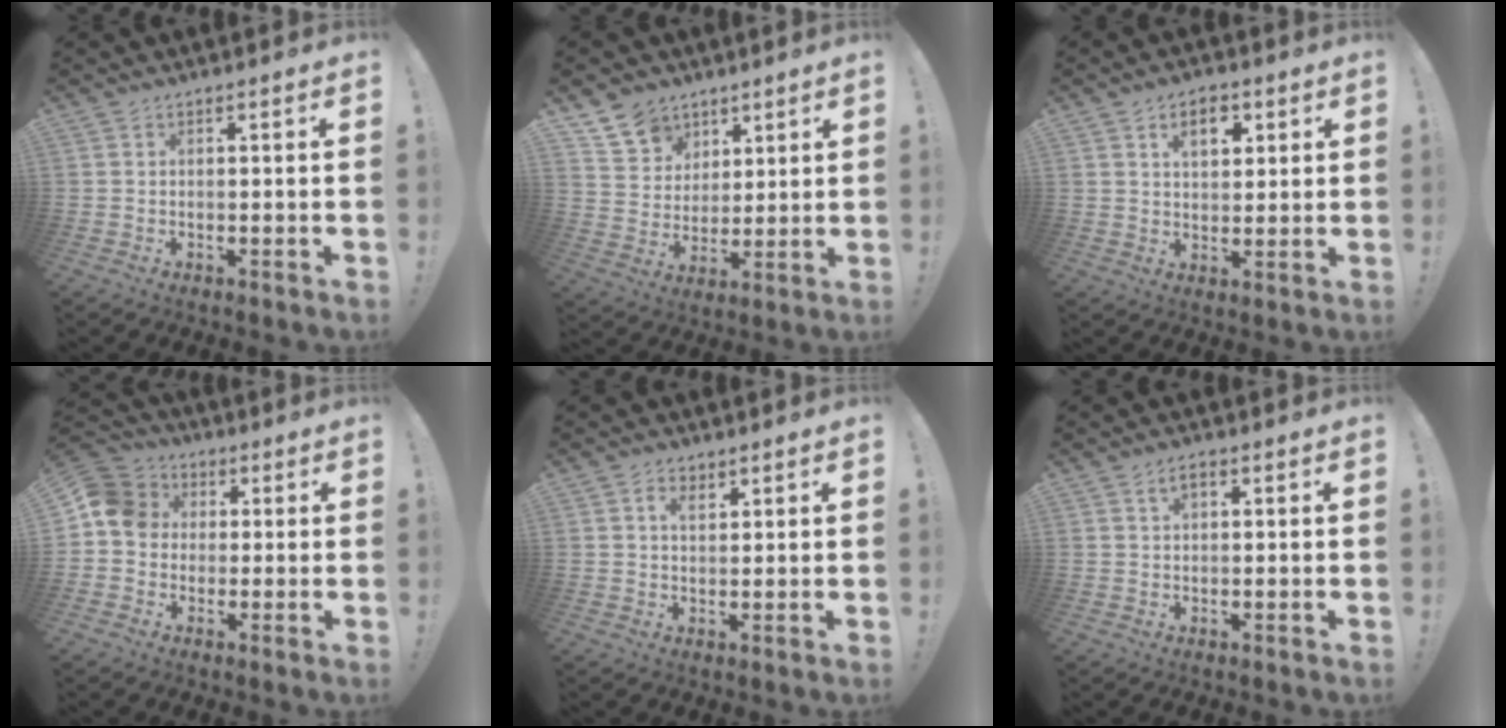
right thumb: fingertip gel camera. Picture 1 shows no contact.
{"total": 10.7, "force": [7.1, 7.8, 2.2], "torque": [-0.043, -0.049, 0.143]}
{"total": 7.2, "force": [3.3, 4.4, 4.6], "torque": [-0.061, -0.003, 0.055]}
{"total": 9.8, "force": [0.9, 8.7, 4.5], "torque": [-0.073, 0.018, 0.025]}
{"total": 3.0, "force": [1.6, 1.5, 1.9], "torque": [-0.018, -0.009, 0.025]}
{"total": 2.6, "force": [1.1, 1.2, 2.0], "torque": [-0.033, 0.003, 0.017]}